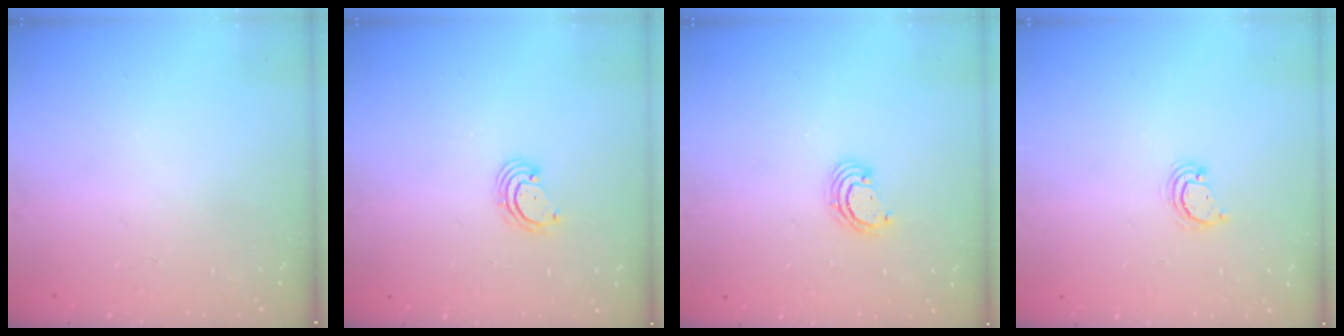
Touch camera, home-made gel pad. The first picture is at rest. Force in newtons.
{"total": 2.5, "press": 2.5, "slide": 0.3}
{"total": 3.2, "press": 3.2, "slide": 0.1}
{"total": 3.0, "press": 3.0, "slide": 0.2}